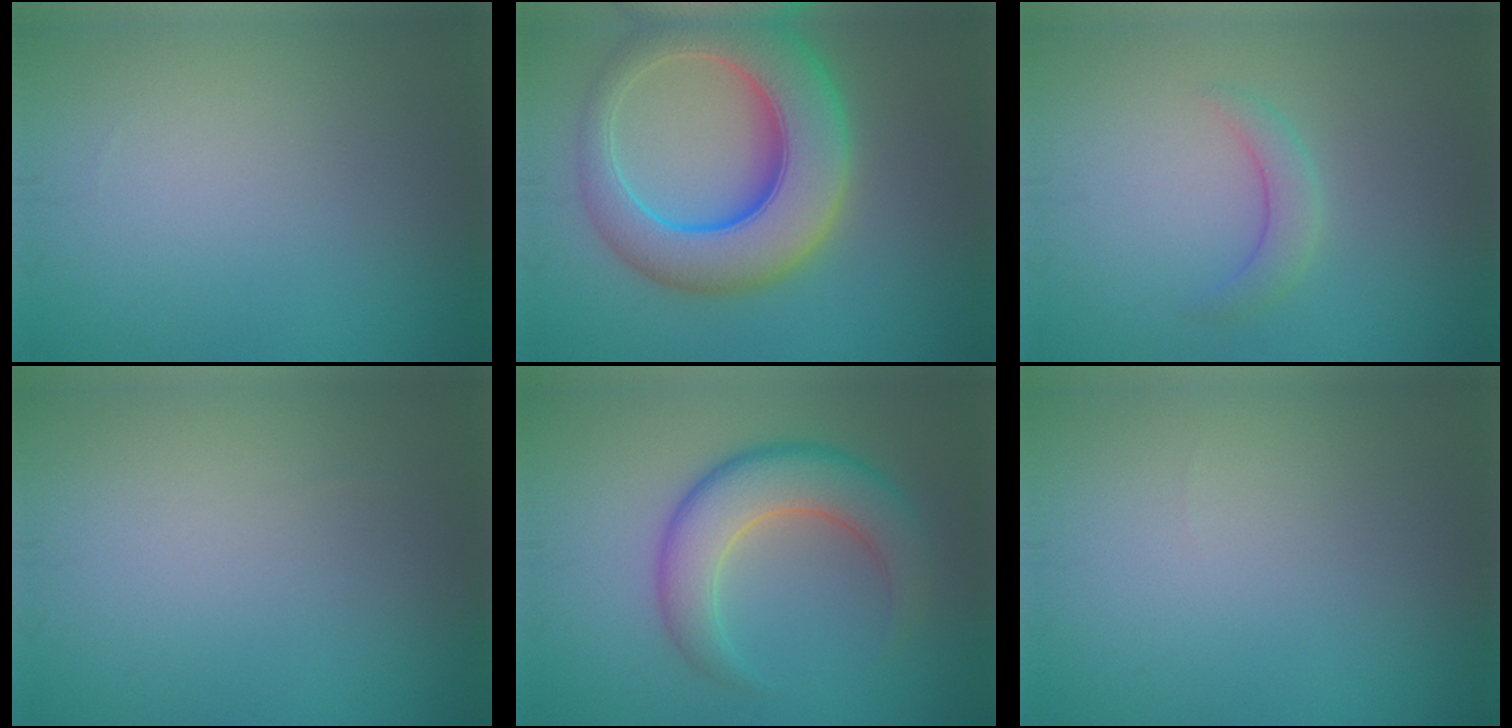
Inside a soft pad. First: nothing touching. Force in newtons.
{"total": 11.0, "press": 11.0, "slide": 0.3}
{"total": 2.0, "press": 2.0, "slide": 0.1}
{"total": 0.0}
{"total": 6.2, "press": 6.2, "slide": 0.3}
{"total": 0.0}